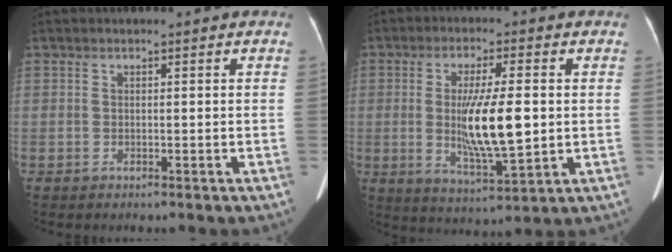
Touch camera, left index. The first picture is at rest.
{"total": 10.9, "force": [0.0, 1.7, 10.7], "torque": [-0.201, -0.015, 0.002]}